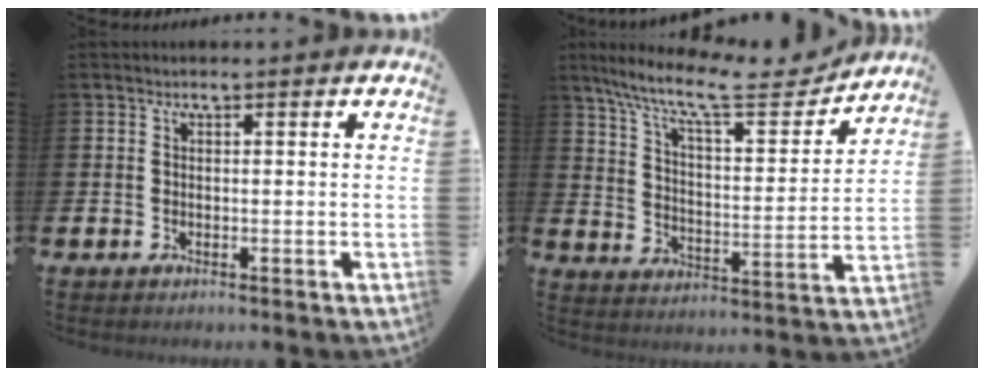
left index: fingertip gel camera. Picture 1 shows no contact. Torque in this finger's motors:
{"motor_torque": [0.61, -1.52, 0.51, 0.18]}